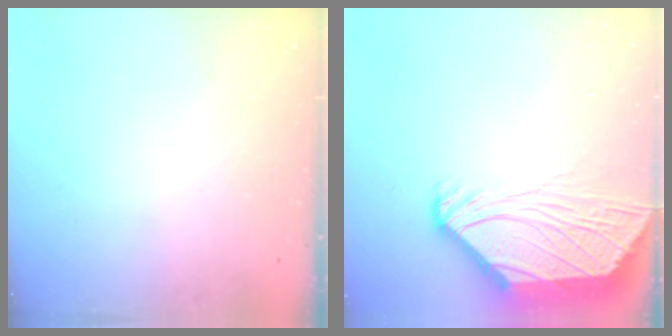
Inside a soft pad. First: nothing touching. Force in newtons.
{"total": 10.3, "press": 10.2, "slide": 1.4}